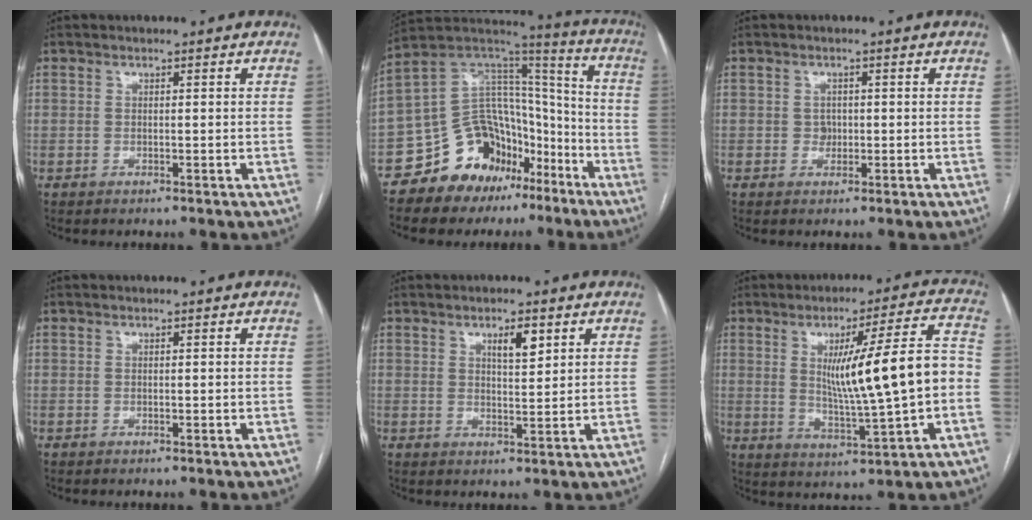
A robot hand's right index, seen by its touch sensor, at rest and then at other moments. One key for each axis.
{"total": 17.1, "fx": -10.6, "fy": 11.5, "fz": 7.0, "tx": -0.103, "ty": 0.096, "tz": -0.170}
{"total": 1.5, "fx": -0.1, "fy": 1.4, "fz": 0.7, "tx": -0.010, "ty": 0.003, "tz": 0.001}
{"total": 0.0}
{"total": 3.8, "fx": 2.0, "fy": 1.0, "fz": 3.1, "tx": -0.052, "ty": -0.001, "tz": 0.033}
{"total": 14.2, "fx": -0.1, "fy": 0.6, "fz": 14.2, "tx": -0.219, "ty": 0.010, "tz": 0.006}